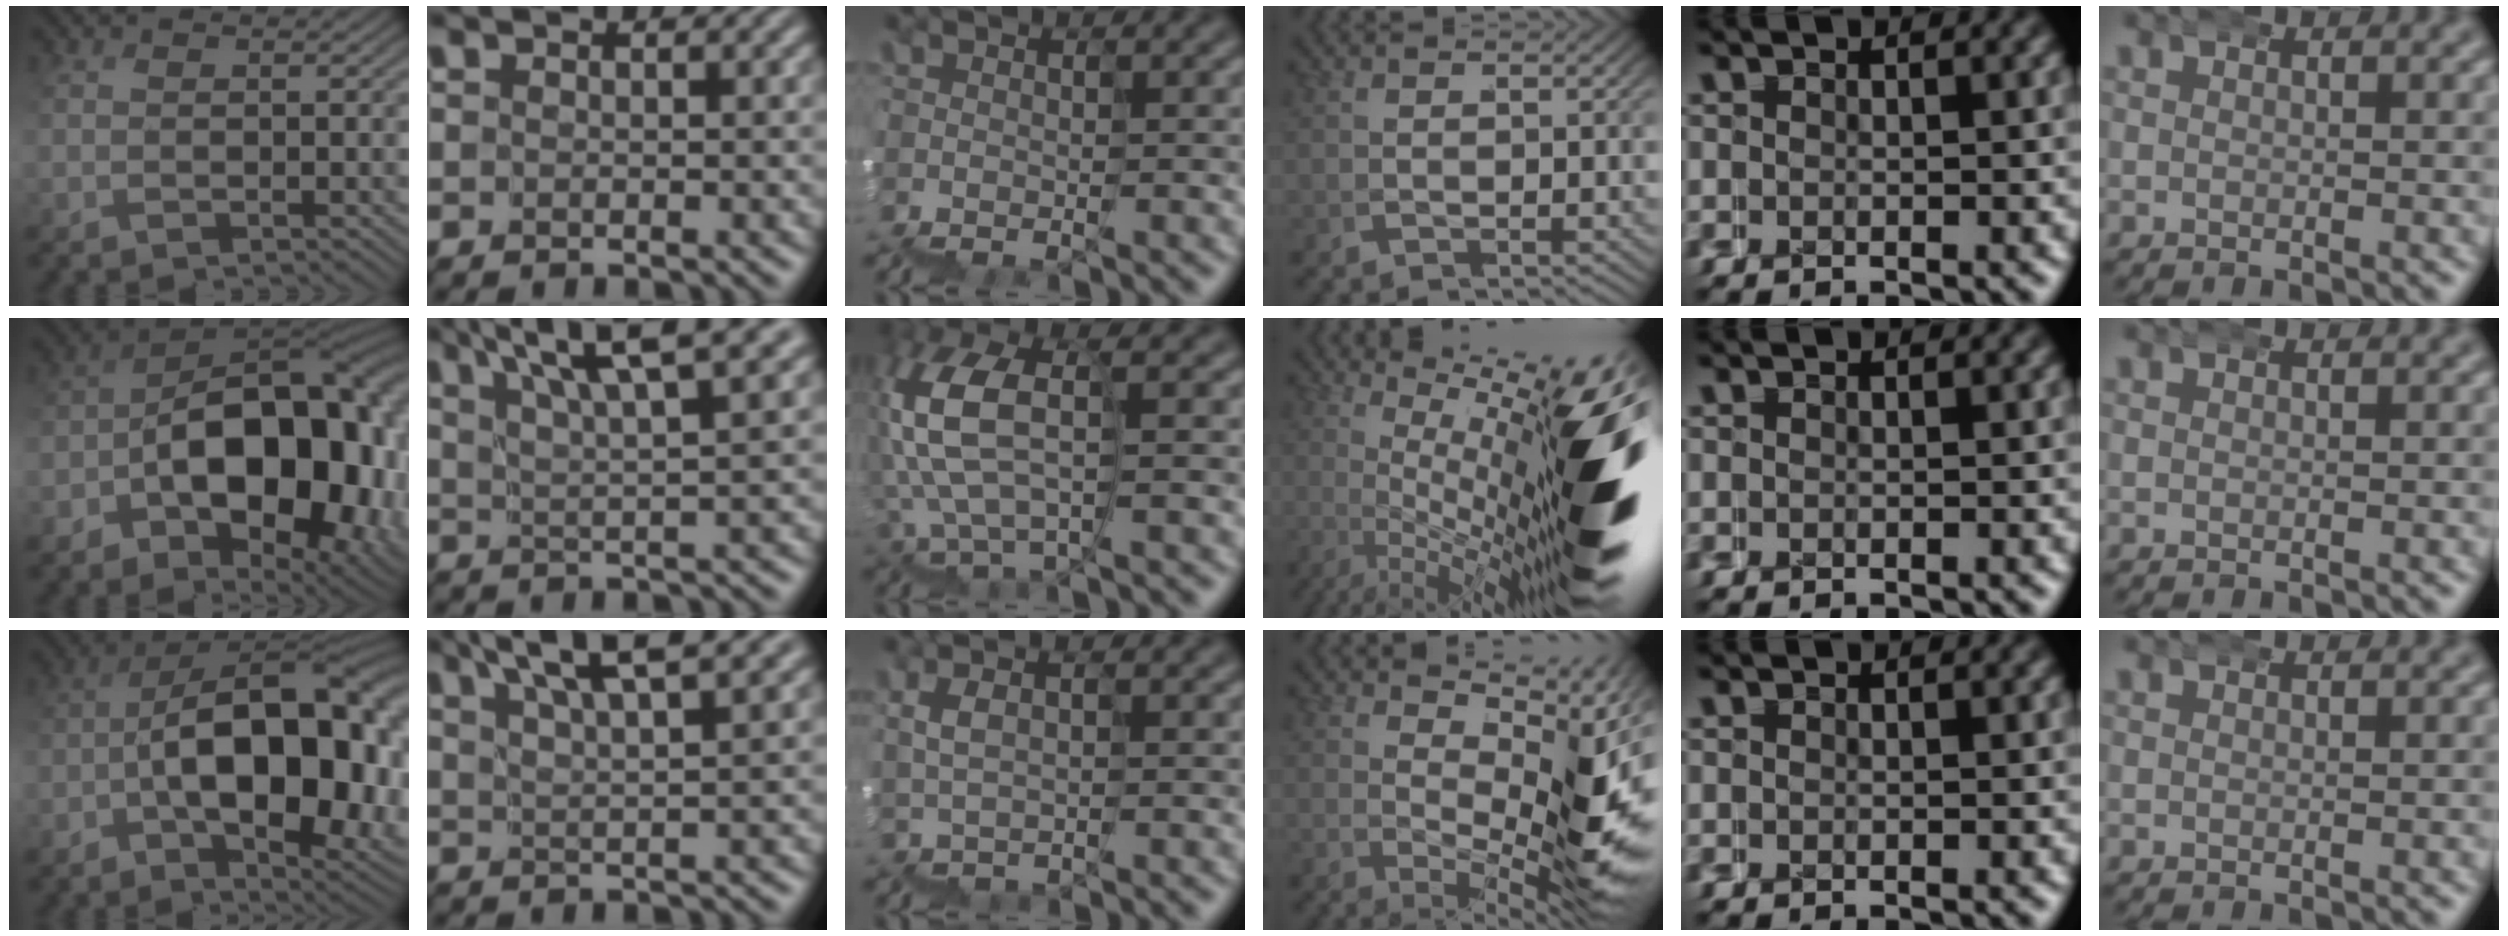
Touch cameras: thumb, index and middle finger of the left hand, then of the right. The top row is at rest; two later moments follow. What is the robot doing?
{"motion": "wrap", "object": "duck tape"}